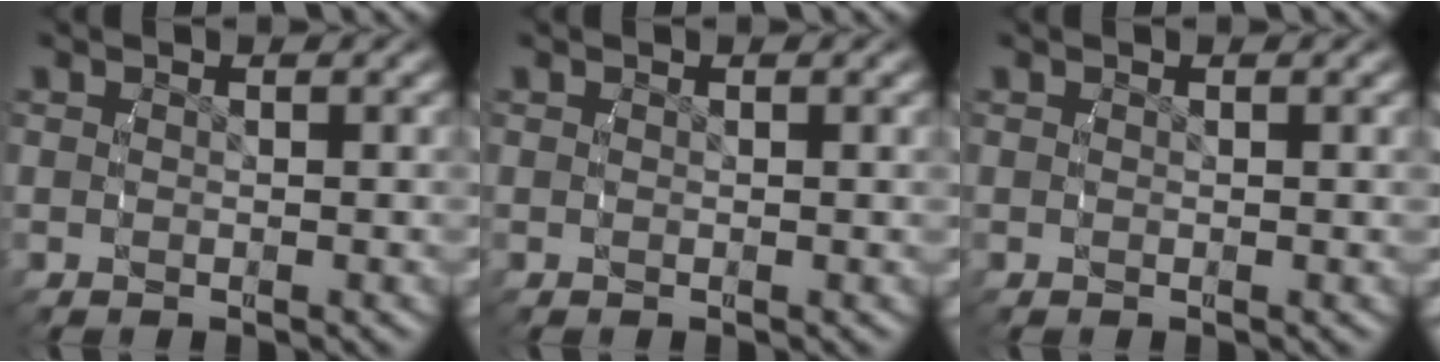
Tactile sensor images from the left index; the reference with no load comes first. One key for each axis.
{"total": 0.0}
{"total": 0.0}